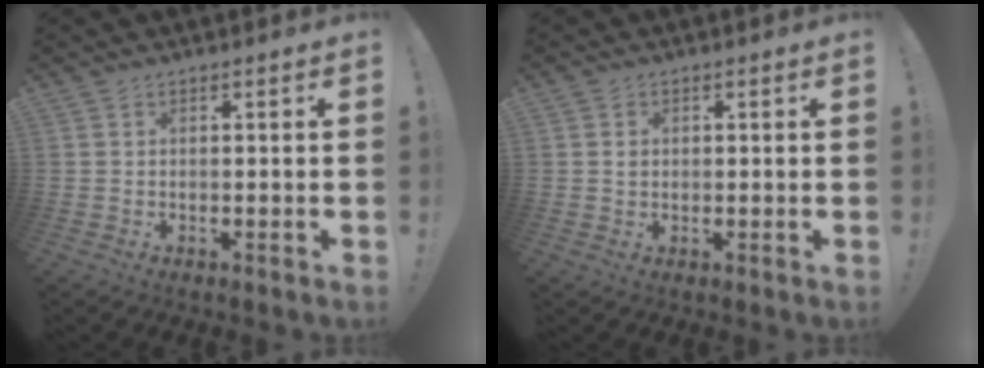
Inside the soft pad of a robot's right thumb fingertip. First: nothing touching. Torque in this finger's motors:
{"motor_torque": [0.18, -0.23, 0.09, 0.28, 0.01]}